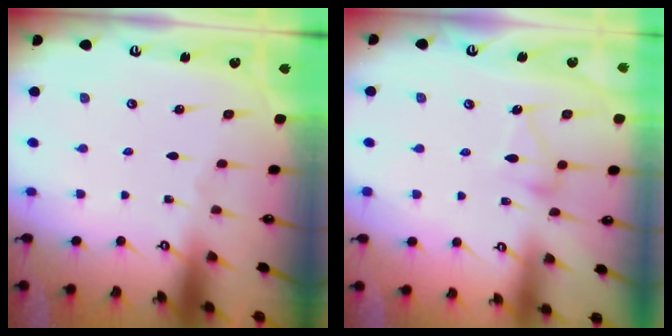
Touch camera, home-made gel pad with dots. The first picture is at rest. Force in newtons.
{"total": 10.2, "press": 10.2, "slide": 0.6}